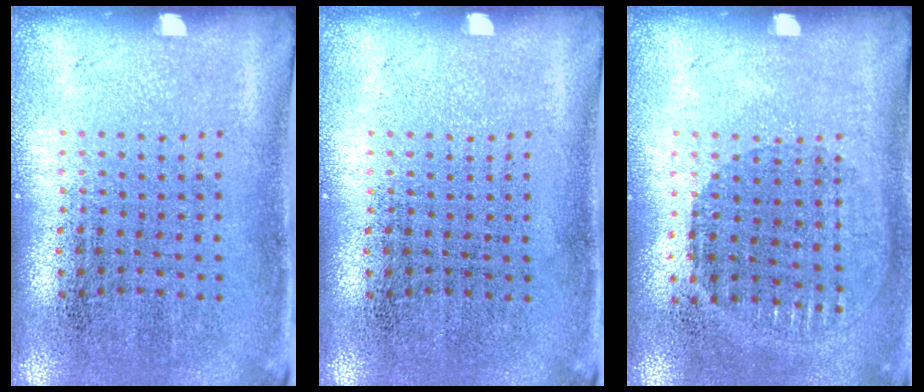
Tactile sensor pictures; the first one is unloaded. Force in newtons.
{"total": 0.0}
{"total": 1.0, "press": 0.9, "slide": 0.4}